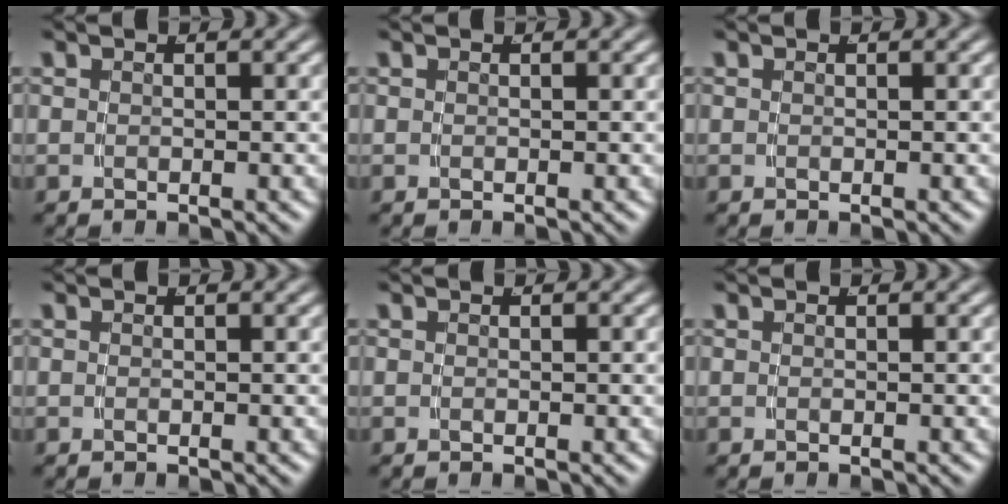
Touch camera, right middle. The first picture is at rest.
{"total": 0.0}
{"total": 0.0}
{"total": 0.0}
{"total": 0.0}
{"total": 0.0}